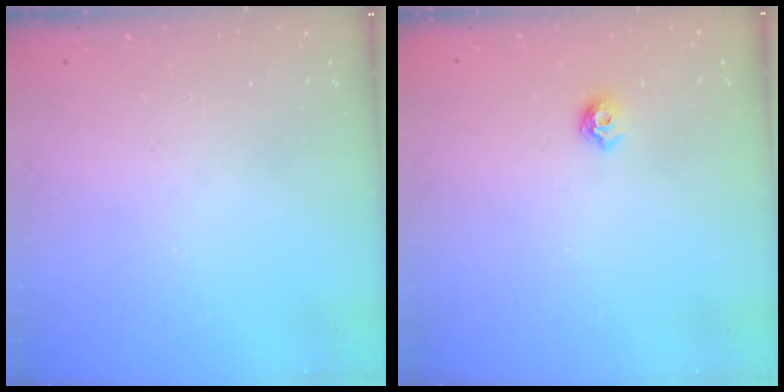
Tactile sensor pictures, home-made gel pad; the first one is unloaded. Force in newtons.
{"total": 5.9, "press": 5.8, "slide": 1.0}